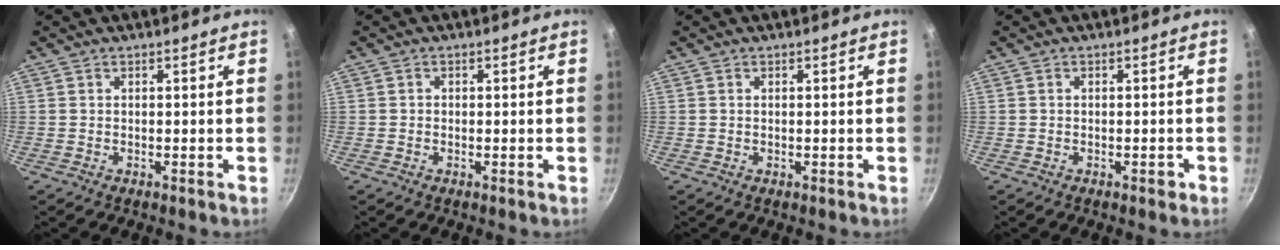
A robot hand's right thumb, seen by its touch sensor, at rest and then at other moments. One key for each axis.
{"total": 0.5, "fx": -0.1, "fy": 0.5, "fz": 0.2, "tx": -0.001, "ty": 0.002, "tz": -0.003}
{"total": 0.0}
{"total": 1.2, "fx": -0.6, "fy": 0.7, "fz": 0.7, "tx": -0.006, "ty": 0.009, "tz": -0.006}